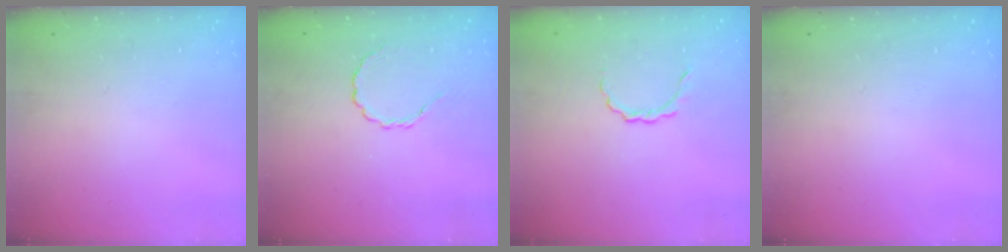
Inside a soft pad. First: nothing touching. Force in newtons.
{"total": 2.9, "press": 2.6, "slide": 1.1}
{"total": 3.1, "press": 3.0, "slide": 1.0}
{"total": 0.0}